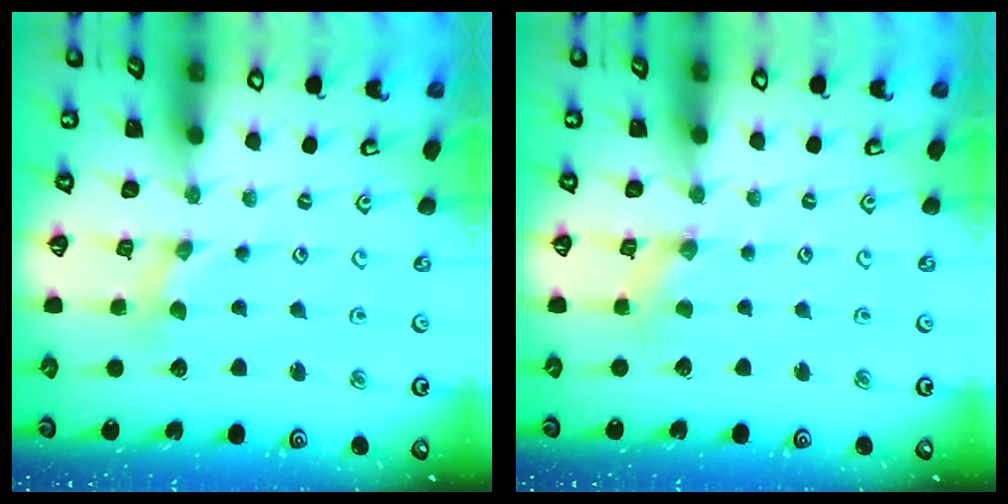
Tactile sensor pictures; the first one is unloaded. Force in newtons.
{"total": 0.9, "press": 0.9, "slide": 0.2}